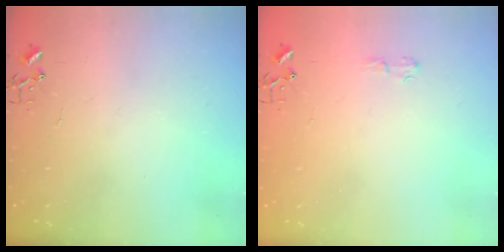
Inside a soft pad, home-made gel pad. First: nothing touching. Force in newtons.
{"total": 4.2, "press": 4.2, "slide": 0.5}